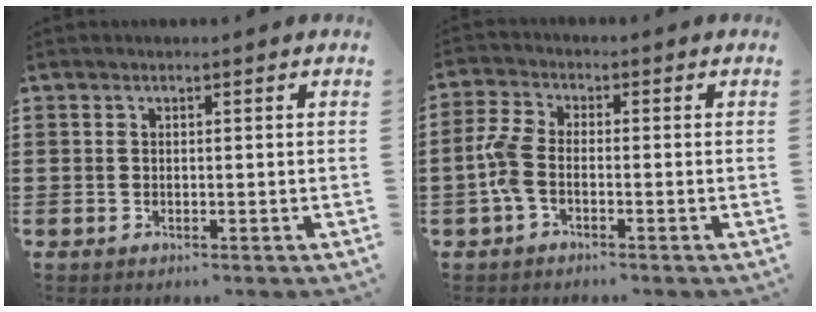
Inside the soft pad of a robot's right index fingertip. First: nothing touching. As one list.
[{"total": 4.3, "force": [-1.6, 2.1, 3.4], "torque": [-0.096, -0.003, -0.039]}]